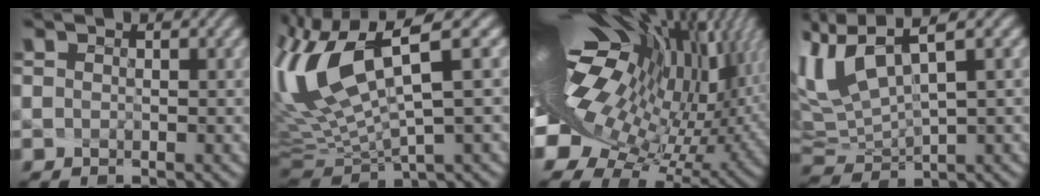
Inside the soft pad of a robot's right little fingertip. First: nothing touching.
{"total": 9.7, "force": [3.1, 1.8, 9.0], "torque": [-0.224, -0.012, 0.098]}
{"total": 17.1, "force": [3.8, 7.6, 14.9], "torque": [-0.270, -0.012, 0.106]}
{"total": 5.1, "force": [2.8, 0.9, 4.2], "torque": [-0.121, -0.006, 0.086]}